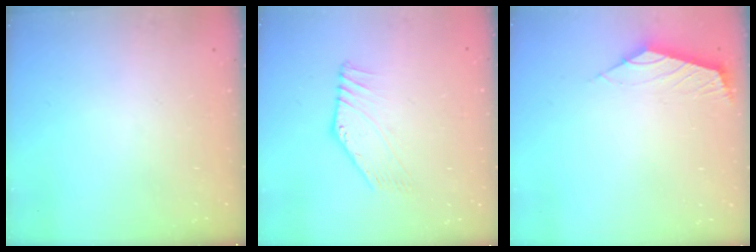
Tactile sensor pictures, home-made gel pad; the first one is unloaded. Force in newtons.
{"total": 2.9, "press": 2.9, "slide": 0.2}
{"total": 2.3, "press": 2.2, "slide": 0.5}